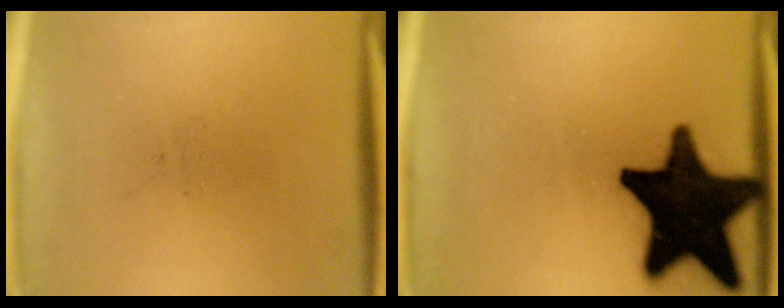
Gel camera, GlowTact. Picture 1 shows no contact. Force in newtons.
{"total": 20.2}